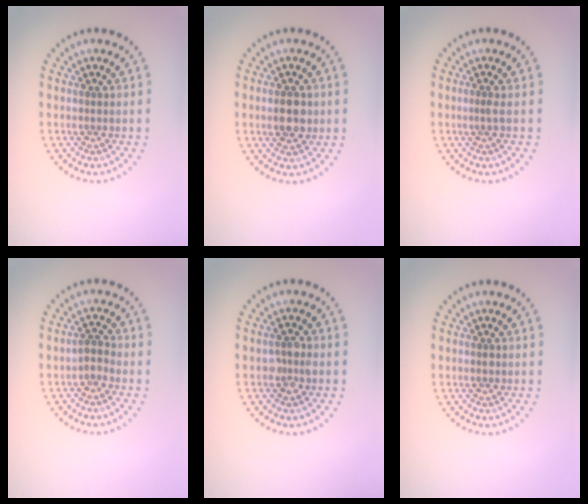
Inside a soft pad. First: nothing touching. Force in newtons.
{"total": 2.8, "press": 2.8, "slide": 0.1}
{"total": 0.6, "press": 0.3, "slide": 0.5}
{"total": 1.4, "press": 1.1, "slide": 0.8}
{"total": 2.0, "press": 2.0, "slide": 0.2}
{"total": 0.7, "press": 0.7, "slide": 0.1}